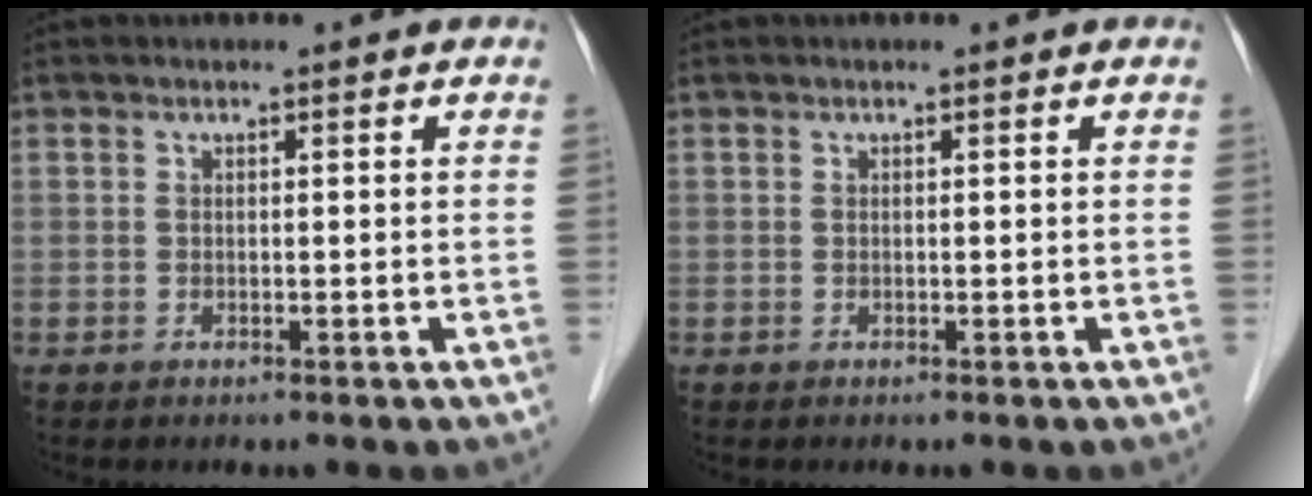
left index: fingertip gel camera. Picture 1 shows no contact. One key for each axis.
{"total": 0.0}